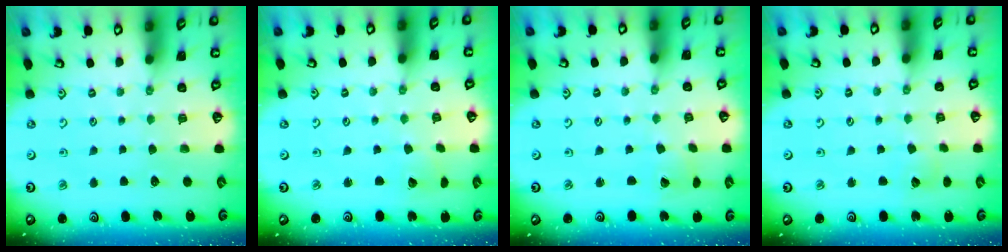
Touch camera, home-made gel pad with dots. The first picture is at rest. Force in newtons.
{"total": 2.0, "press": 2.0, "slide": 0.2}
{"total": 1.7, "press": 1.7, "slide": 0.1}
{"total": 3.0, "press": 3.0, "slide": 0.4}